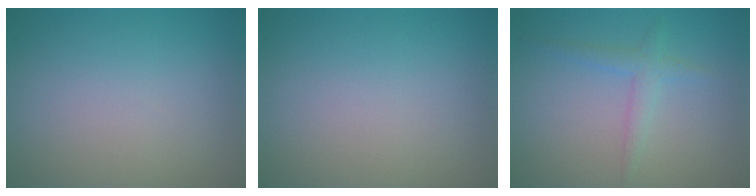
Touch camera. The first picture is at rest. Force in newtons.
{"total": 0.0}
{"total": 1.7, "press": 1.7, "slide": 0.1}